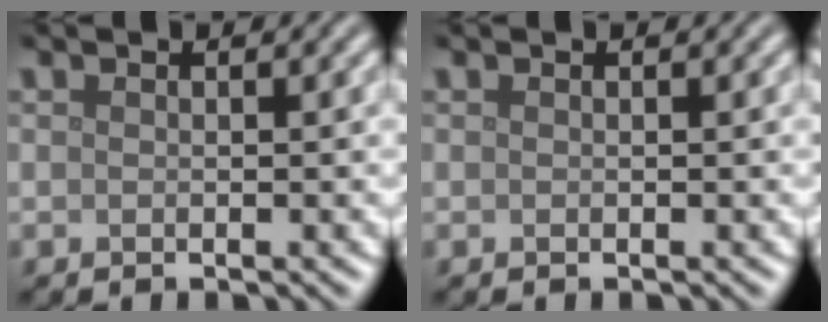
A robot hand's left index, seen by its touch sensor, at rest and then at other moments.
{"total": 0.0}